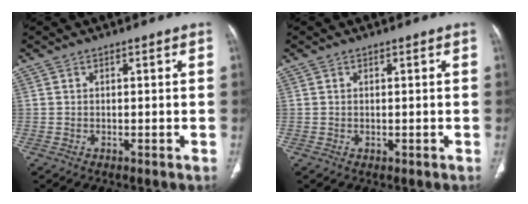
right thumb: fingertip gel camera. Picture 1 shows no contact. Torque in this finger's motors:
{"motor_torque": [-0.21, 0.14, -0.32, 0.18, 0.08]}